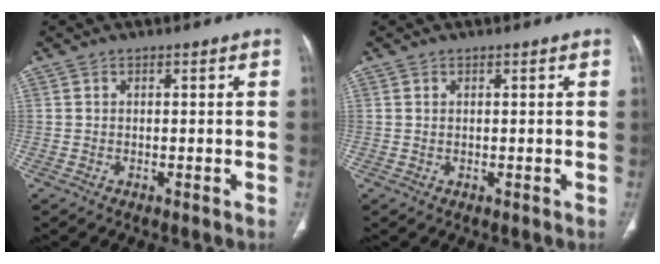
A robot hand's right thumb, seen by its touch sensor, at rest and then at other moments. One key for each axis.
{"total": 0.0}